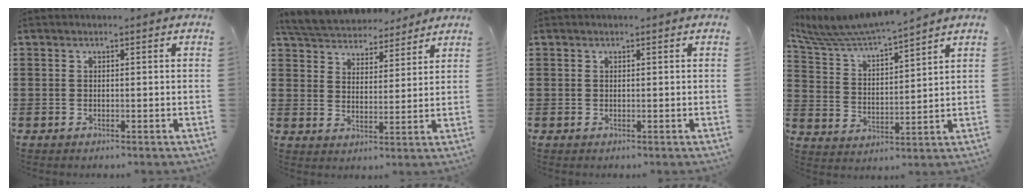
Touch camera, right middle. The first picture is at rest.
{"total": 5.7, "force": [5.6, 1.2, 0.1], "torque": [-0.033, -0.030, 0.100]}
{"total": 0.0}
{"total": 6.0, "force": [5.7, 0.2, 1.6], "torque": [-0.059, -0.038, 0.097]}